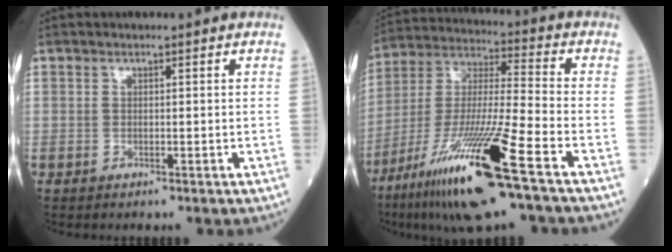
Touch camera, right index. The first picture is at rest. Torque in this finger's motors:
{"motor_torque": [1.41, -0.74, 1.06, 0.21]}